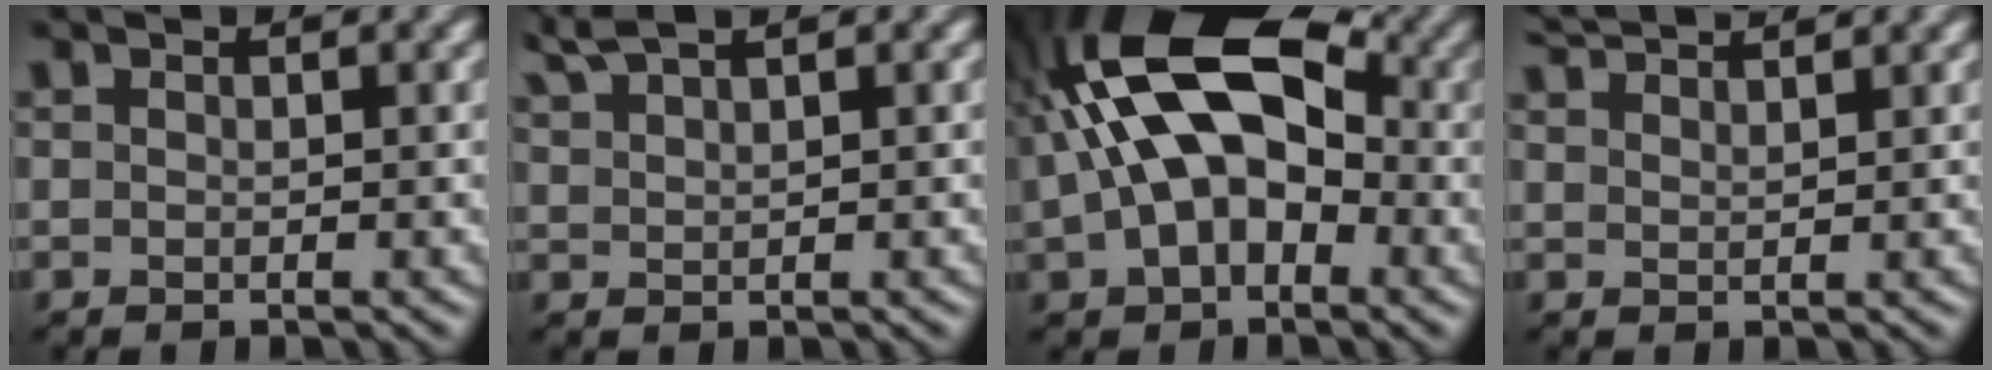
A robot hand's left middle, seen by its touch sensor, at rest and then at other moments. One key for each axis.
{"total": 2.7, "fx": 2.5, "fy": 0.2, "fz": 1.0, "tx": -0.024, "ty": 0.014, "tz": 0.058}
{"total": 13.7, "fx": 1.9, "fy": 8.2, "fz": 10.9, "tx": -0.188, "ty": 0.030, "tz": 0.019}
{"total": 2.9, "fx": 2.8, "fy": 0.0, "fz": 0.5, "tx": -0.012, "ty": 0.010, "tz": 0.051}